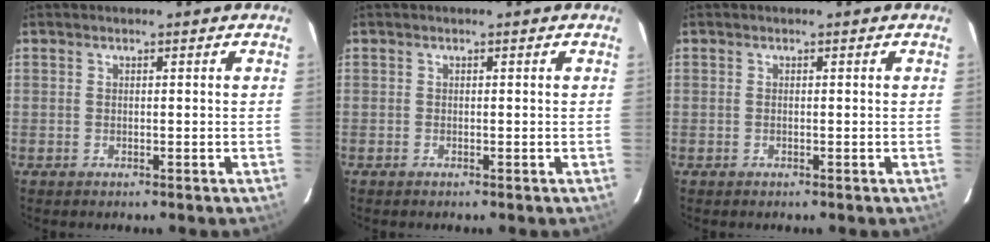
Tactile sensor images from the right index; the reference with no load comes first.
{"total": 0.0}
{"total": 0.0}